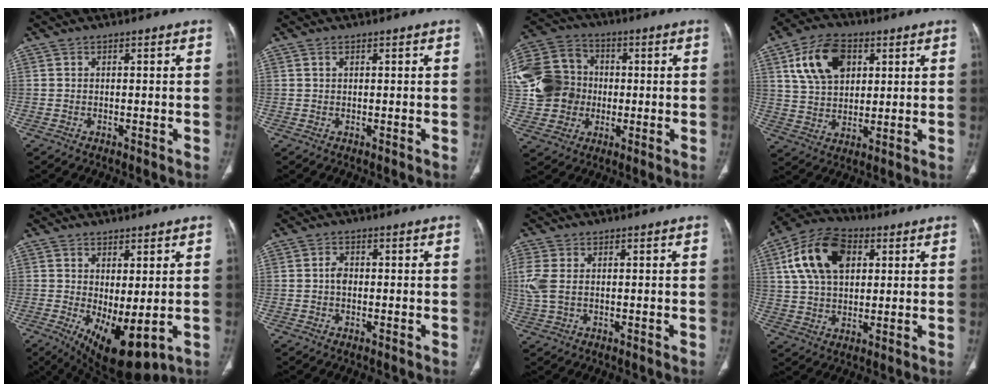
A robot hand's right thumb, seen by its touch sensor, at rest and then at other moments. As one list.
[{"total": 0.7, "force": [0.4, 0.4, 0.4], "torque": [-0.010, 0.001, 0.008]}, {"total": 19.5, "force": [-0.3, 17.1, 9.4], "torque": [-0.191, 0.036, -0.001]}, {"total": 13.0, "force": [4.9, 8.6, 8.5], "torque": [-0.133, -0.005, 0.090]}, {"total": 10.3, "force": [-1.4, 4.2, 9.3], "torque": [-0.144, -0.018, 0.000]}, {"total": 2.1, "force": [-0.1, 1.5, 1.4], "torque": [-0.021, 0.007, -0.005]}, {"total": 5.7, "force": [0.7, 3.7, 4.3], "torque": [-0.130, 0.008, 0.021]}, {"total": 15.4, "force": [4.9, 9.9, 10.9], "torque": [-0.188, 0.008, 0.086]}]